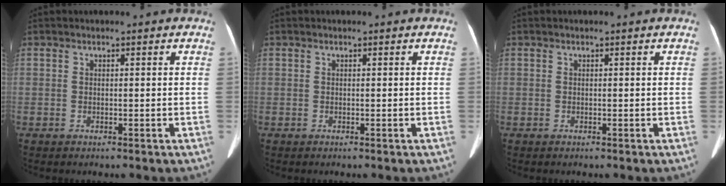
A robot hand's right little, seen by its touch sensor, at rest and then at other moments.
{"total": 0.0}
{"total": 0.0}